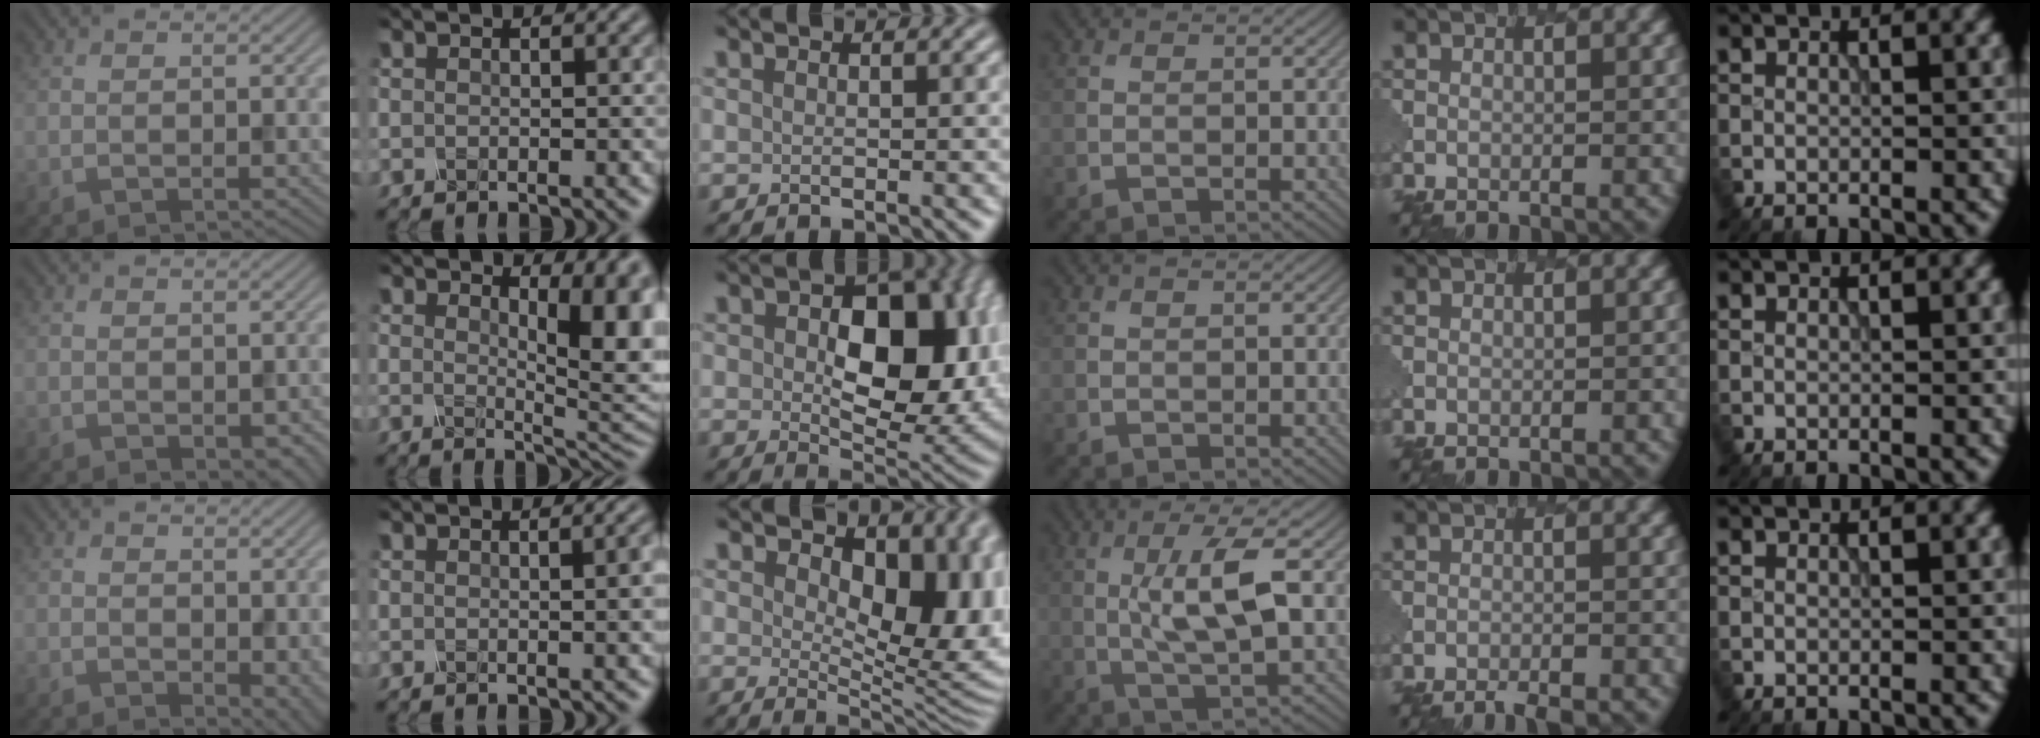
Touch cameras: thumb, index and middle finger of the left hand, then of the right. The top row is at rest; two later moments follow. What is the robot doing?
{"motion": "unscrew", "object": "spray bottle"}